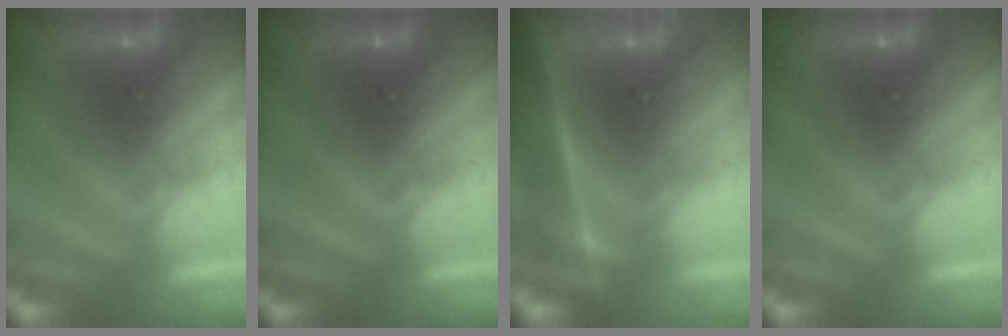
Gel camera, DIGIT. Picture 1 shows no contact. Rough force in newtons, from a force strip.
{"total": 0.0}
{"total": 7.7}
{"total": 0.0}